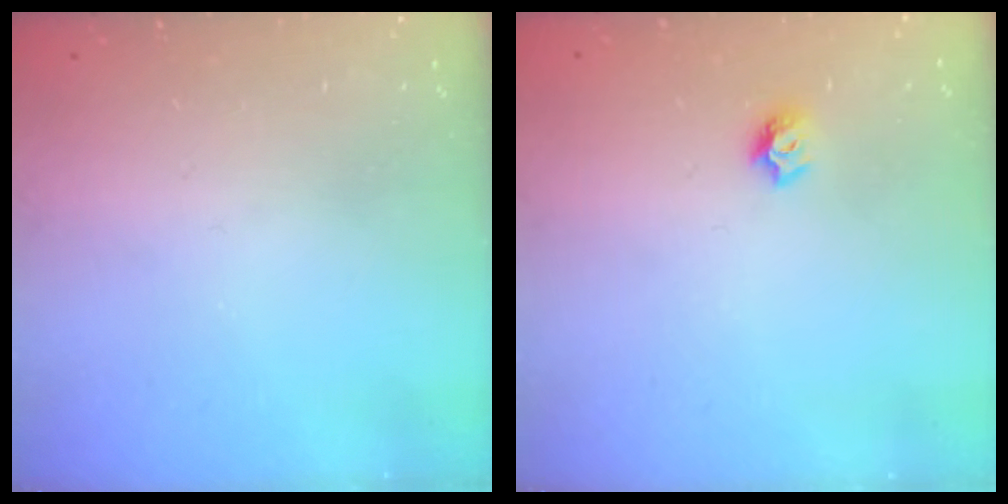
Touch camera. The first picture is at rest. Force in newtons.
{"total": 5.6, "press": 5.6, "slide": 0.7}